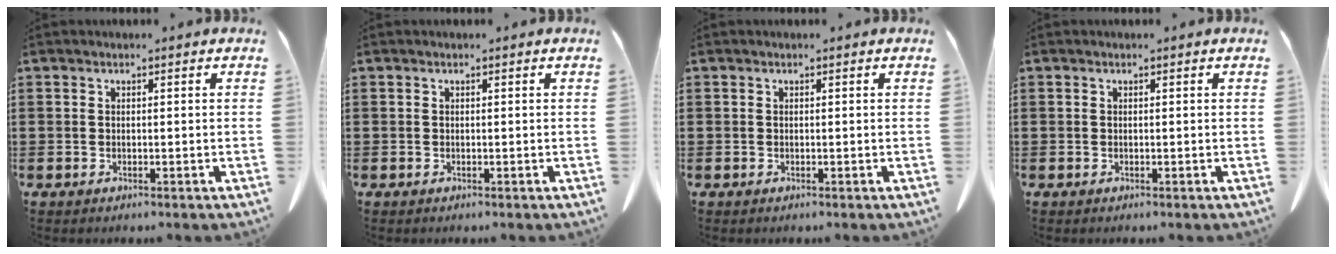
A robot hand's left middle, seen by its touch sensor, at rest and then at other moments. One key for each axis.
{"total": 0.0}
{"total": 0.0}
{"total": 0.0}